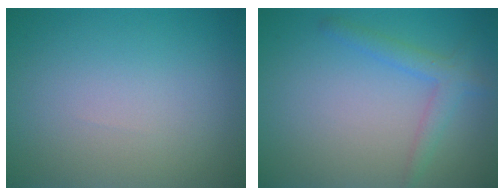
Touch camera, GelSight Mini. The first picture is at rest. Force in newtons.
{"total": 2.4, "press": 2.4, "slide": 0.1}